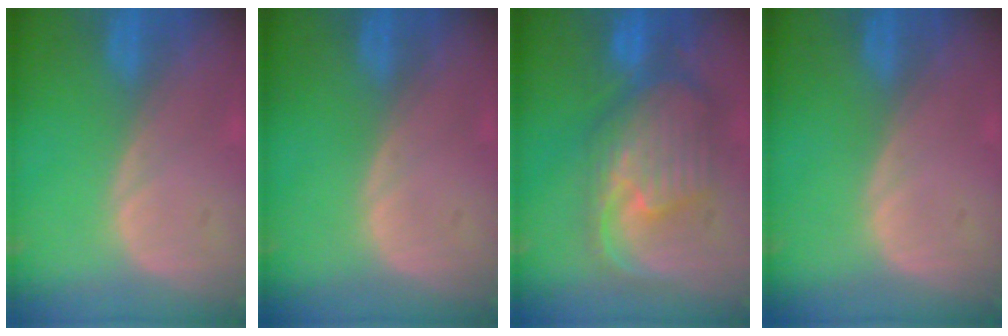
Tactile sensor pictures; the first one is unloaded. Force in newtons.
{"total": 0.0}
{"total": 10.5, "press": 9.4, "slide": 4.6}
{"total": 0.0}